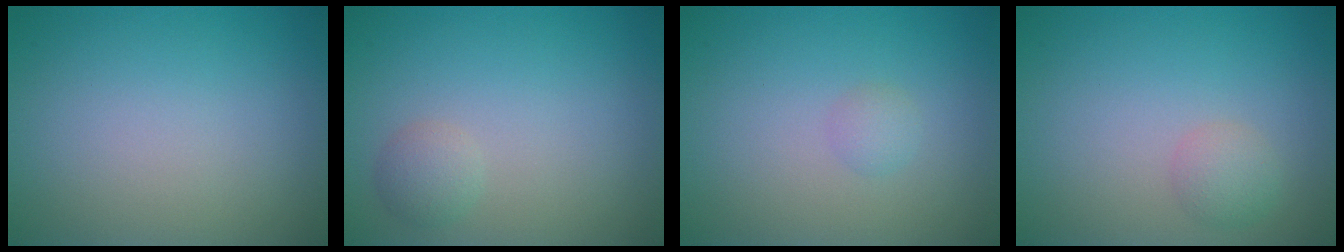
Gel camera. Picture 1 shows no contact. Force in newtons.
{"total": 1.5, "press": 1.5, "slide": 0.1}
{"total": 1.0, "press": 1.0, "slide": 0.1}
{"total": 1.5, "press": 1.5, "slide": 0.1}